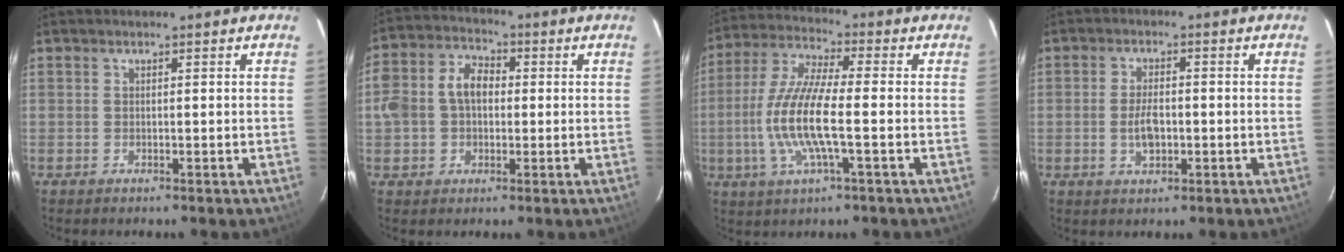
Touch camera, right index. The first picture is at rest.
{"total": 9.3, "force": [0.2, 6.9, 6.3], "torque": [-0.135, 0.030, 0.000]}
{"total": 12.7, "force": [-2.3, 2.3, 12.3], "torque": [-0.254, -0.003, -0.049]}
{"total": 4.7, "force": [-0.9, 2.4, 3.9], "torque": [-0.077, 0.000, -0.012]}